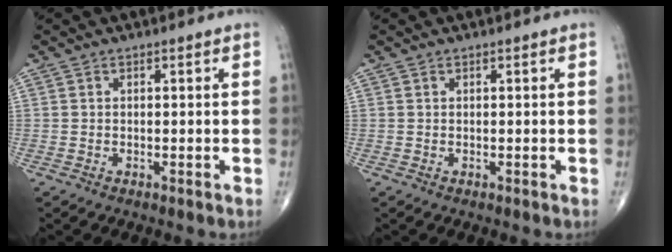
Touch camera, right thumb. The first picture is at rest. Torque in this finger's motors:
{"motor_torque": [0.22, -0.02, -0.06, 0.00, 0.00]}